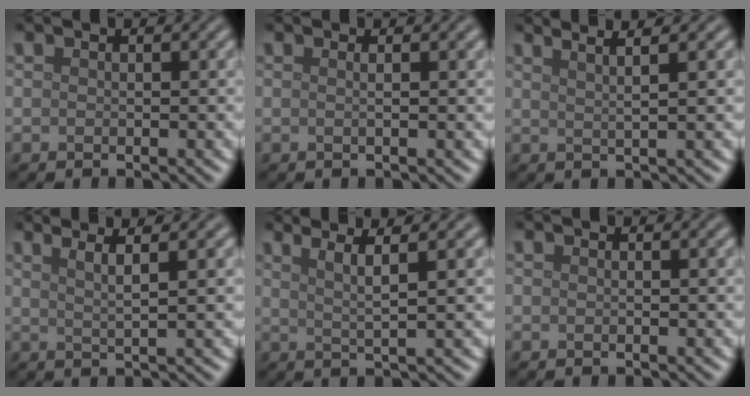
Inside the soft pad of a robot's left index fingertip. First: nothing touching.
{"total": 1.7, "force": [0.4, 0.6, 1.5], "torque": [-0.016, 0.001, -0.007]}
{"total": 4.5, "force": [2.9, 1.6, 3.0], "torque": [-0.021, 0.029, 0.003]}
{"total": 4.1, "force": [2.5, 1.0, 3.1], "torque": [-0.032, 0.016, 0.015]}
{"total": 4.3, "force": [2.5, 0.7, 3.4], "torque": [-0.052, 0.012, 0.033]}
{"total": 0.7, "force": [0.2, 0.2, 0.7], "torque": [-0.006, 0.004, 0.001]}